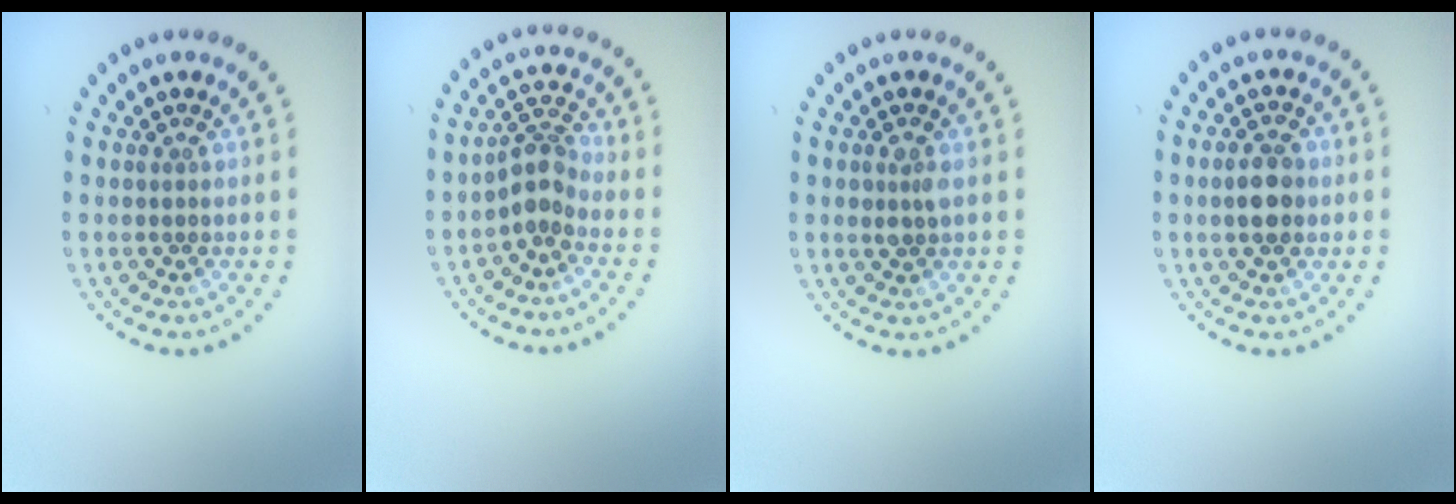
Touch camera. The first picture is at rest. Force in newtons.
{"total": 2.5, "press": 1.9, "slide": 1.6}
{"total": 1.1, "press": 1.1, "slide": 0.2}
{"total": 3.2, "press": 3.2, "slide": 0.1}